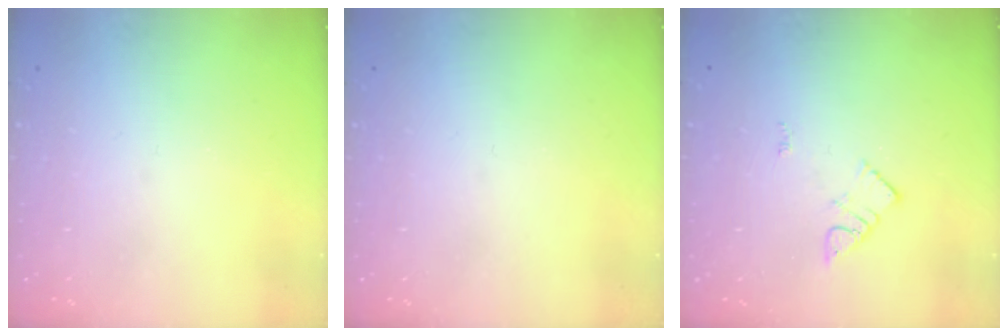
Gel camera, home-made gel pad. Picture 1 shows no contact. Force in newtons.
{"total": 0.0}
{"total": 3.1, "press": 3.1, "slide": 0.2}